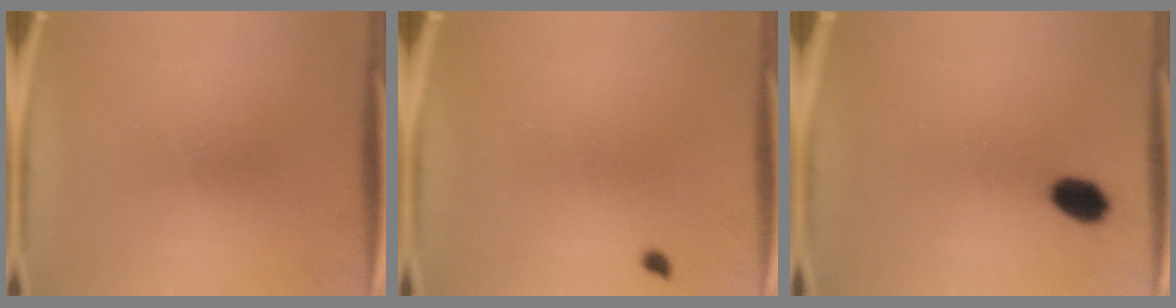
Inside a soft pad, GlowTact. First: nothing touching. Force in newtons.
{"total": 0.7}
{"total": 5.5}